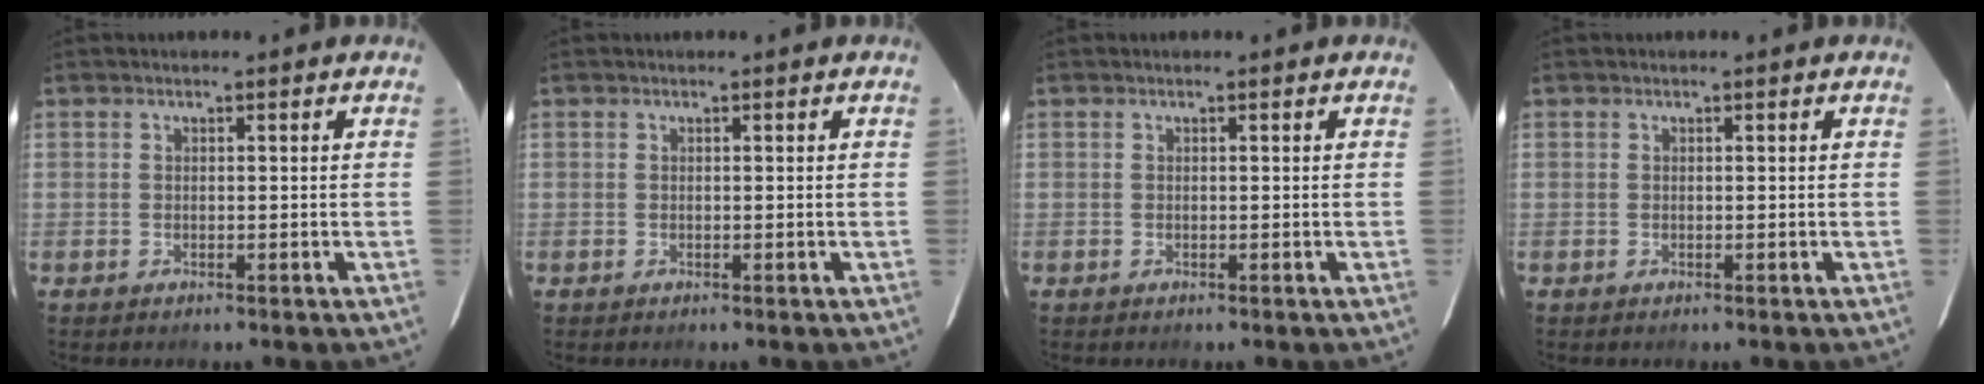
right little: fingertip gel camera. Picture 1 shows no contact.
{"total": 0.0}
{"total": 0.0}
{"total": 0.0}